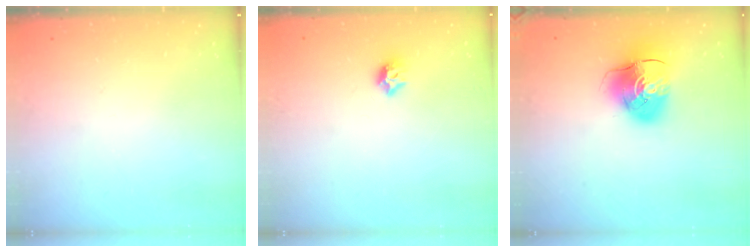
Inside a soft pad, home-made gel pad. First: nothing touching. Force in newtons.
{"total": 7.5, "press": 7.4, "slide": 0.6}
{"total": 12.6, "press": 12.5, "slide": 1.6}